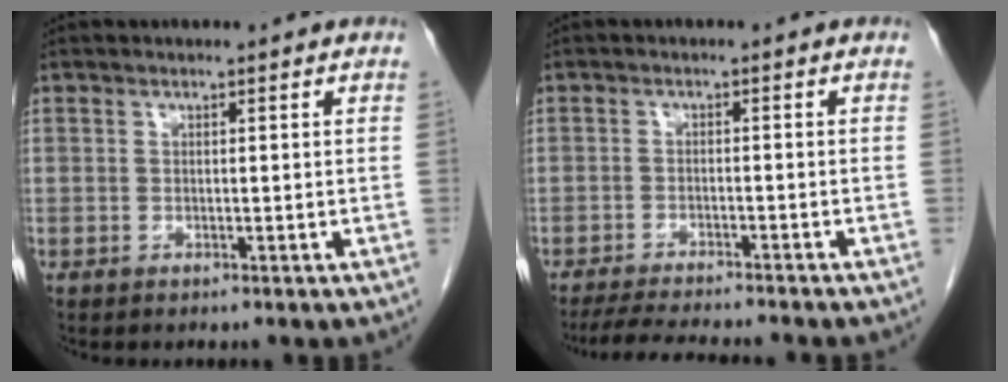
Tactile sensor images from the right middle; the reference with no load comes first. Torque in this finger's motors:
{"motor_torque": [1.09, -1.05, 0.07, 0.02]}